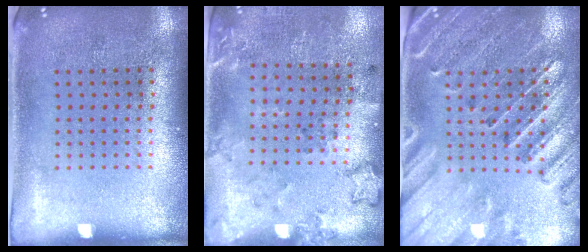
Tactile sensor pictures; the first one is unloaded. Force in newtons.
{"total": 2.0, "press": 1.4, "slide": 1.4}
{"total": 2.8, "press": 2.7, "slide": 0.8}